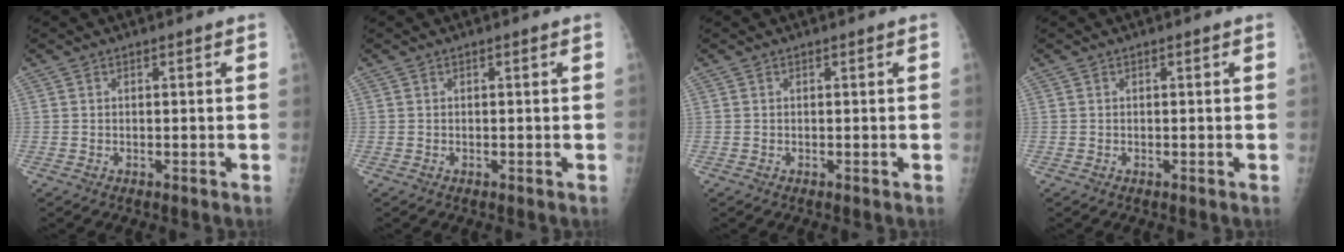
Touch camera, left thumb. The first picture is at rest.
{"total": 0.0}
{"total": 0.0}
{"total": 0.0}